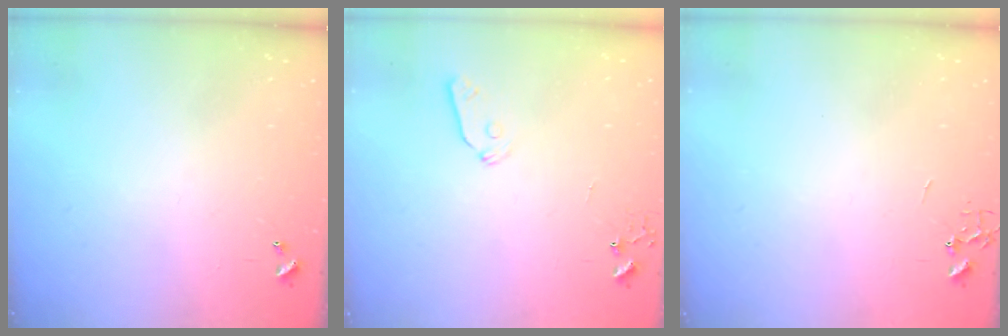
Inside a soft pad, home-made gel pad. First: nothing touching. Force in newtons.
{"total": 6.0, "press": 5.9, "slide": 0.9}
{"total": 0.0}